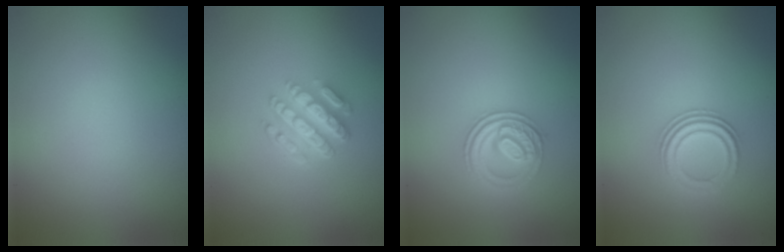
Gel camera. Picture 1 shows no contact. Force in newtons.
{"total": 4.7, "press": 3.4, "slide": 3.2}
{"total": 2.8, "press": 2.6, "slide": 1.1}
{"total": 2.8, "press": 2.1, "slide": 1.9}